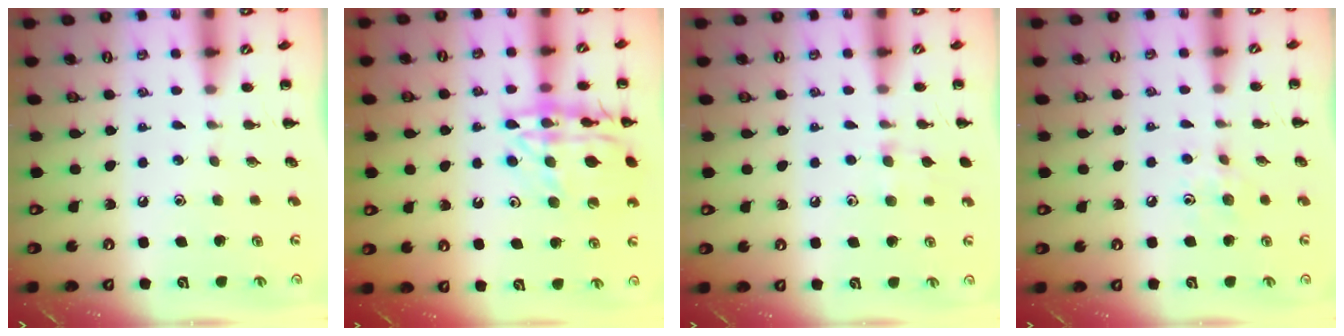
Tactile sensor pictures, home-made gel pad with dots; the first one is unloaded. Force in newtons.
{"total": 18.9, "press": 18.8, "slide": 1.7}
{"total": 6.8, "press": 6.3, "slide": 2.5}
{"total": 6.8, "press": 6.6, "slide": 1.7}